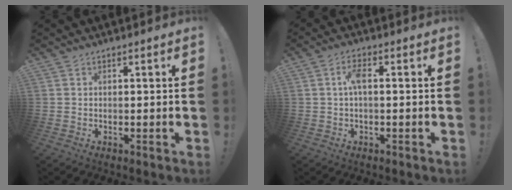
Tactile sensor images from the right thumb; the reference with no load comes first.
{"total": 4.4, "force": [0.3, 1.5, 4.1], "torque": [-0.081, 0.011, 0.003]}